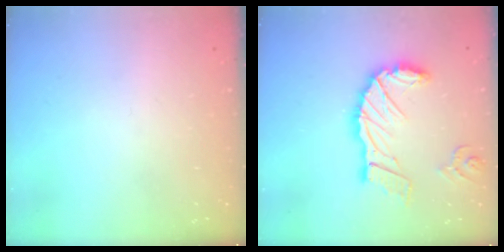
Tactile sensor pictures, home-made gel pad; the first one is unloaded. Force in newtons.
{"total": 17.6, "press": 17.4, "slide": 2.3}